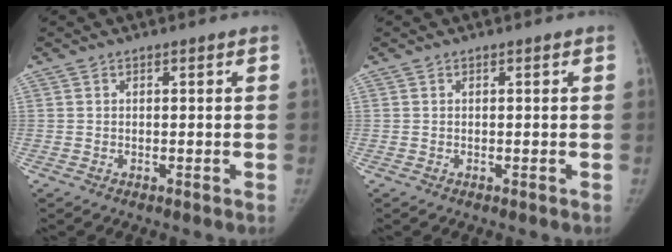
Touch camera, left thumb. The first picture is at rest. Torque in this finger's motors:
{"motor_torque": [0.00, 0.01, 0.13, -0.13, 0.00]}